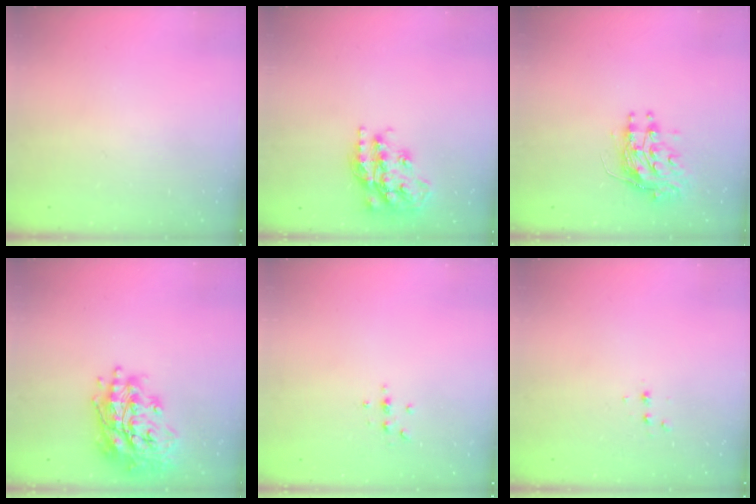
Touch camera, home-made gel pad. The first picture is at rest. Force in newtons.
{"total": 18.6, "press": 18.5, "slide": 1.5}
{"total": 9.6, "press": 9.6, "slide": 0.3}
{"total": 19.9, "press": 19.8, "slide": 2.1}
{"total": 2.3, "press": 2.2, "slide": 0.2}
{"total": 2.6, "press": 2.5, "slide": 0.8}